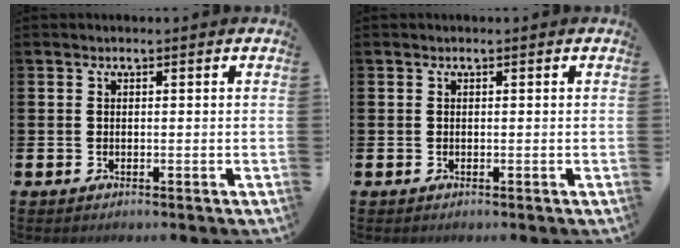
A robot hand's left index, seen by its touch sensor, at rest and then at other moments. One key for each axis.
{"total": 0.0}